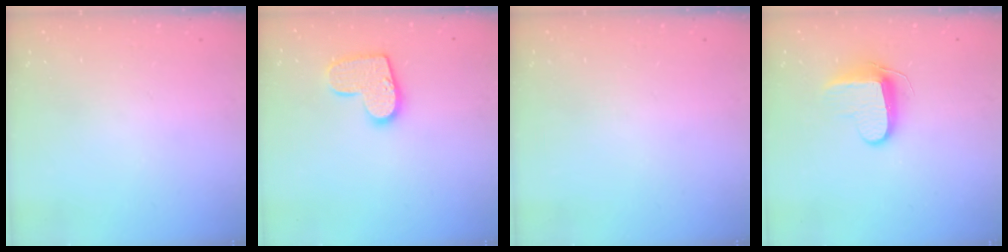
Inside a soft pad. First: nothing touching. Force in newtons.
{"total": 12.9, "press": 12.9, "slide": 0.8}
{"total": 0.0}
{"total": 9.8, "press": 9.7, "slide": 1.1}